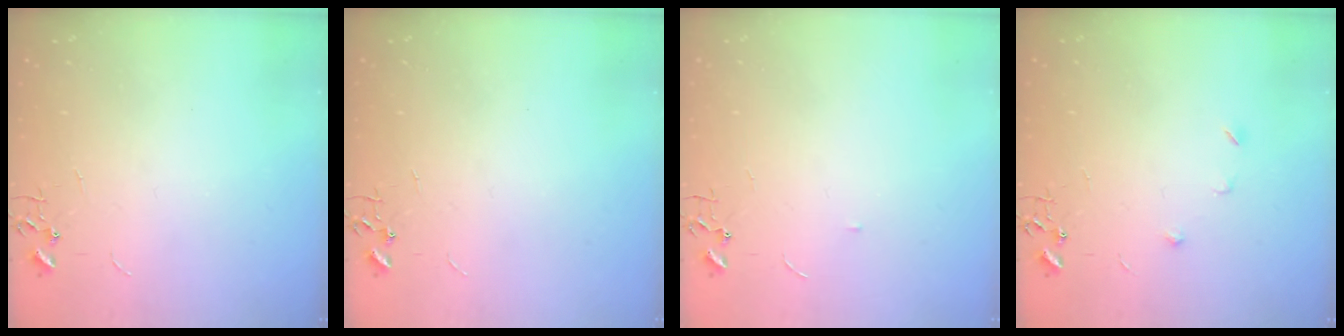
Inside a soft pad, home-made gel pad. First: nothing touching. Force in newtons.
{"total": 0.0}
{"total": 3.4, "press": 3.4, "slide": 0.4}
{"total": 5.7, "press": 5.7, "slide": 0.7}